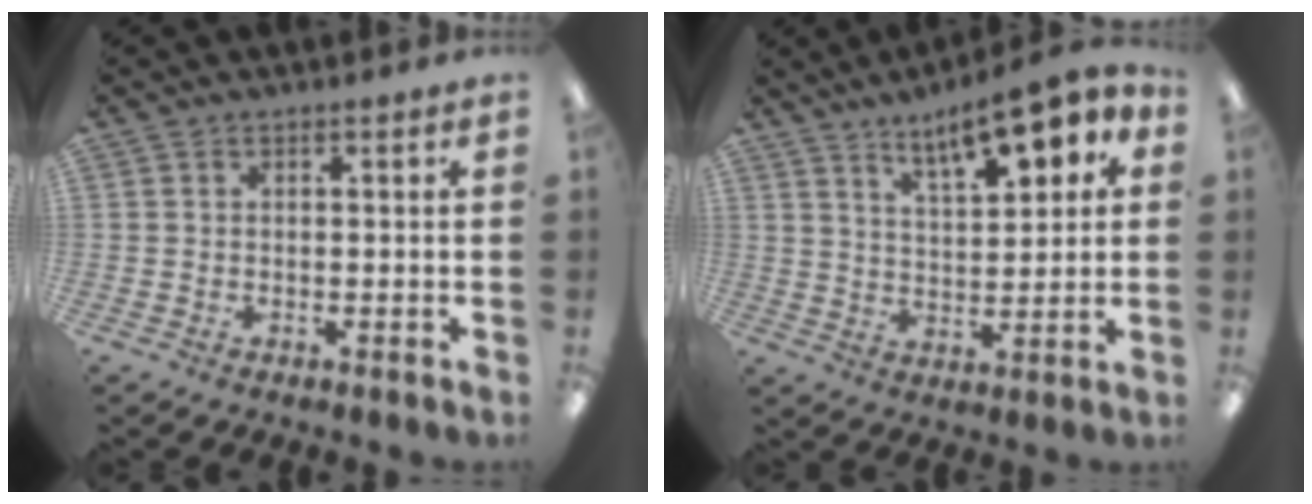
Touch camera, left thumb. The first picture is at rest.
{"total": 11.7, "force": [8.1, 4.3, 7.3], "torque": [-0.102, -0.039, 0.138]}